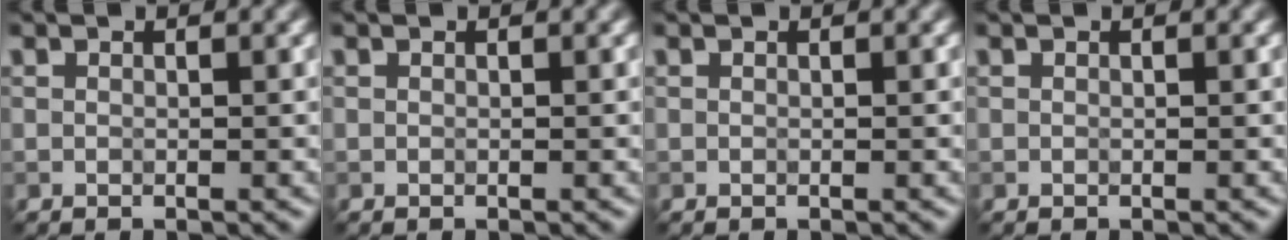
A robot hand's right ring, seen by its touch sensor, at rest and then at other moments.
{"total": 0.0}
{"total": 0.0}
{"total": 0.0}